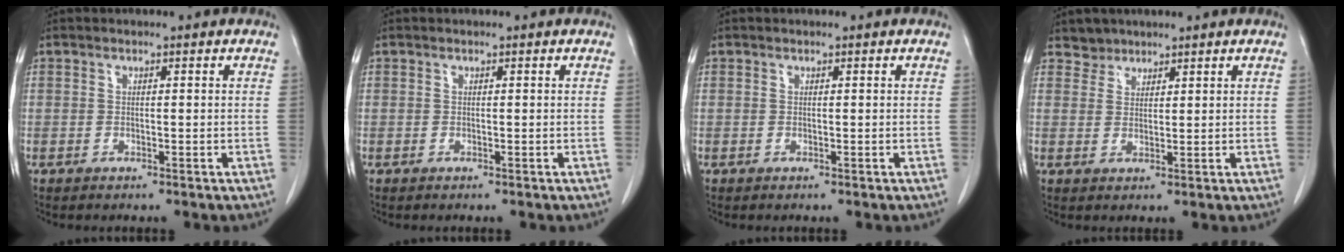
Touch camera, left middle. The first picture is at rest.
{"total": 0.0}
{"total": 0.0}
{"total": 2.3, "force": [1.9, 1.1, -0.5], "torque": [0.013, 0.003, 0.031]}